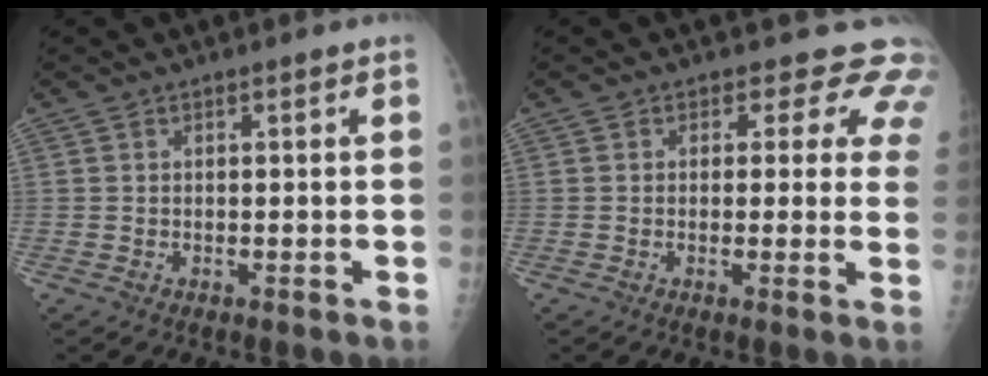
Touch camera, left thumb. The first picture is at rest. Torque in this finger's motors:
{"motor_torque": [-0.12, 0.47, -0.08, -0.14, 0.05]}